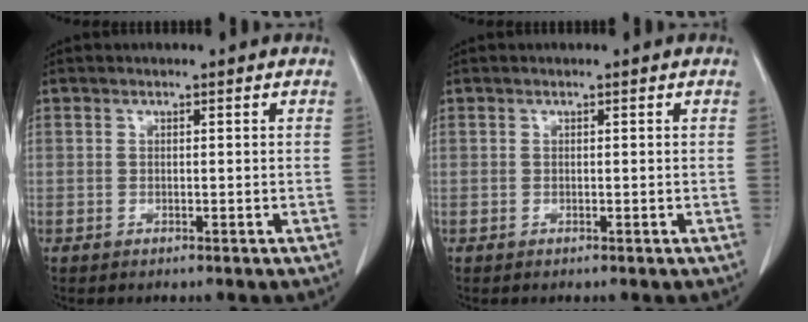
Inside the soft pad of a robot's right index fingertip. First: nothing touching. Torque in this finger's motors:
{"motor_torque": [0.00, 0.00, 0.03, -0.01]}